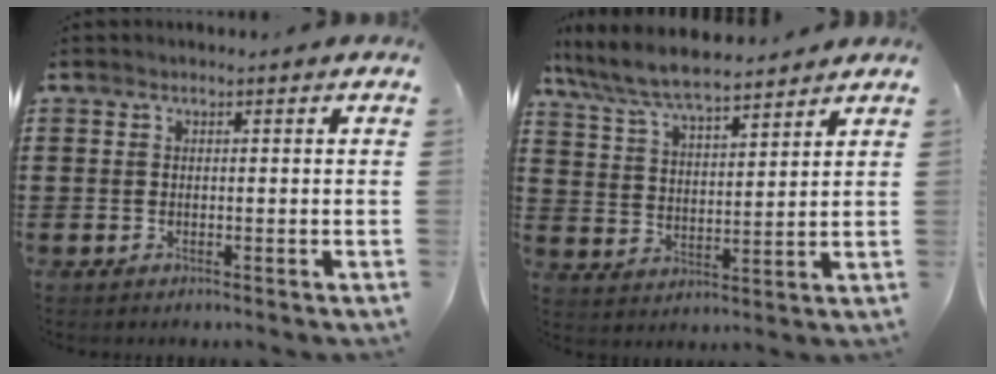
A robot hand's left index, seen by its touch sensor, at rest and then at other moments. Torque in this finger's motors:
{"motor_torque": [0.81, -0.85, 0.74, 0.21]}